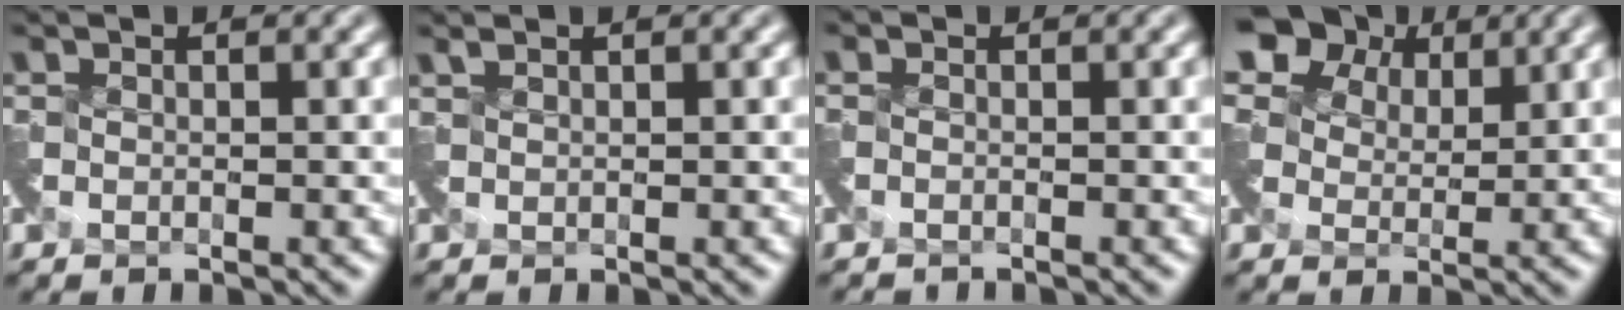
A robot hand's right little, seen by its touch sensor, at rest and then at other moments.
{"total": 0.8, "force": [0.8, -0.1, 0.0], "torque": [-0.005, 0.006, 0.020]}
{"total": 1.5, "force": [-1.3, -0.2, -0.8], "torque": [0.011, -0.018, -0.029]}
{"total": 7.3, "force": [4.6, 4.7, 3.1], "torque": [-0.069, 0.018, 0.060]}